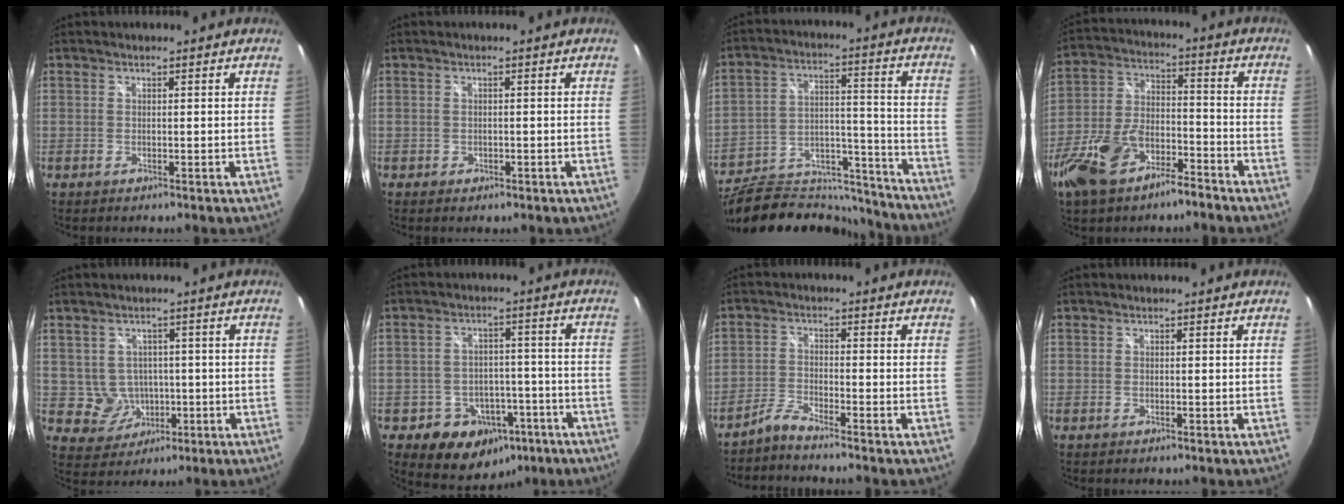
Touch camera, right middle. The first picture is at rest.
{"total": 0.7, "force": [-0.2, 0.6, 0.4], "torque": [-0.008, -0.005, -0.005]}
{"total": 24.6, "force": [-19.7, 10.1, 10.8], "torque": [-0.208, 0.031, -0.277]}
{"total": 15.4, "force": [-9.8, 7.2, 9.5], "torque": [-0.212, -0.002, -0.175]}
{"total": 5.5, "force": [-0.7, 5.3, 1.1], "torque": [-0.036, 0.011, 0.007]}
{"total": 11.9, "force": [-6.1, 9.1, 4.6], "torque": [-0.100, 0.028, -0.058]}
{"total": 2.6, "force": [-2.3, -0.7, 0.8], "torque": [-0.030, 0.001, -0.057]}
{"total": 0.0}